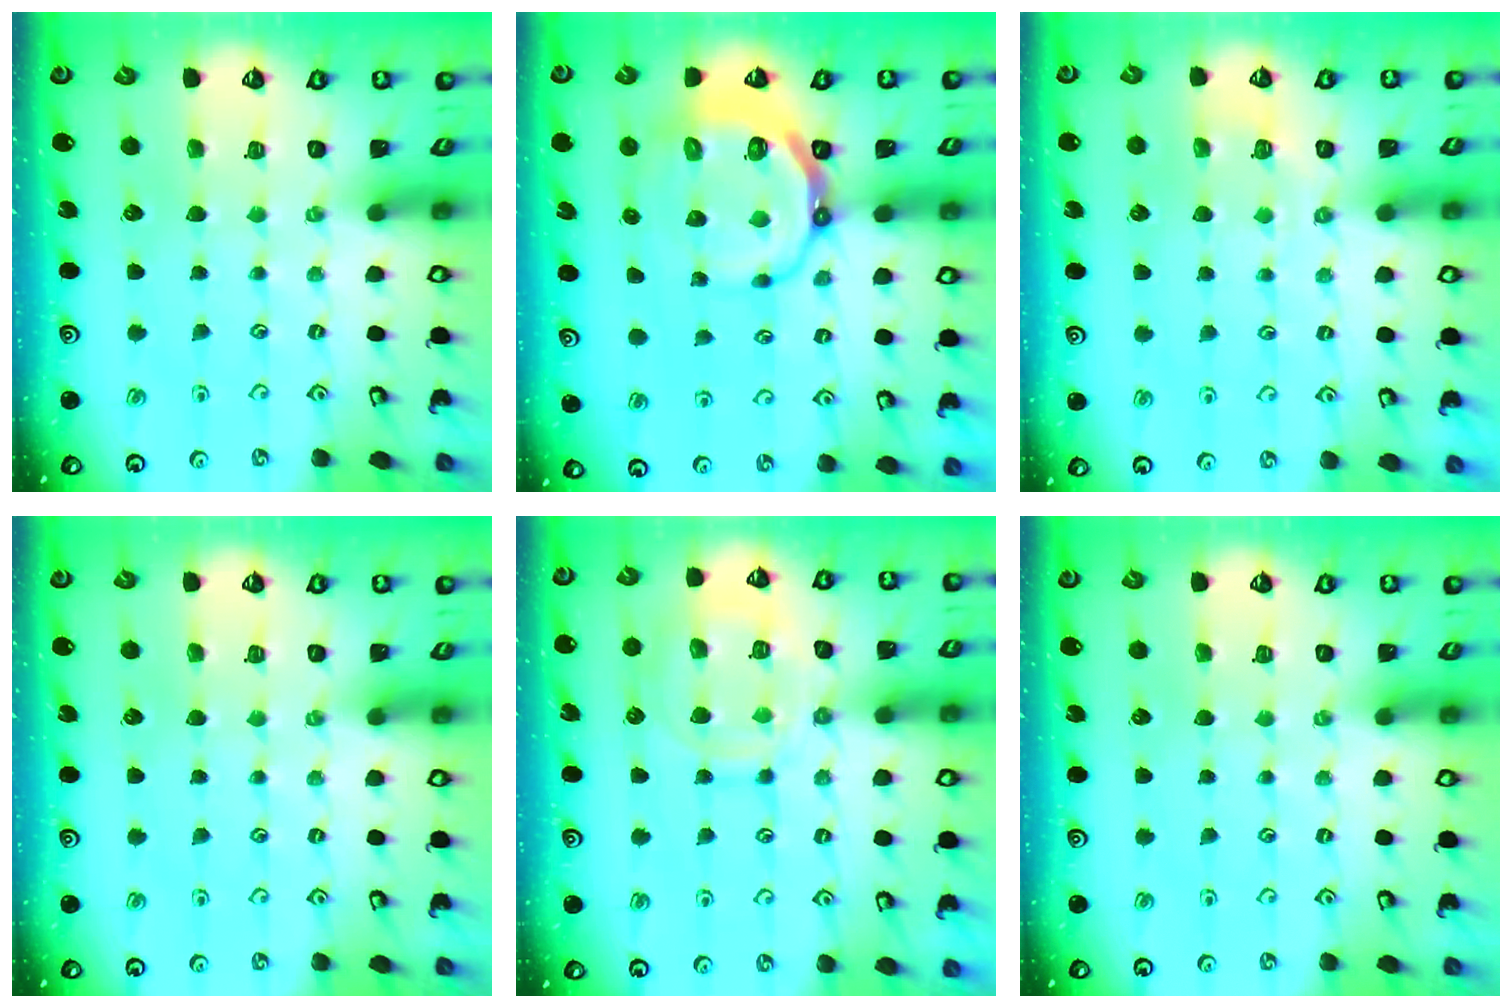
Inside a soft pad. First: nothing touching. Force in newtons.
{"total": 10.1, "press": 9.6, "slide": 3.2}
{"total": 2.8, "press": 2.5, "slide": 1.3}
{"total": 0.0}
{"total": 12.7, "press": 12.7, "slide": 1.0}
{"total": 0.0}